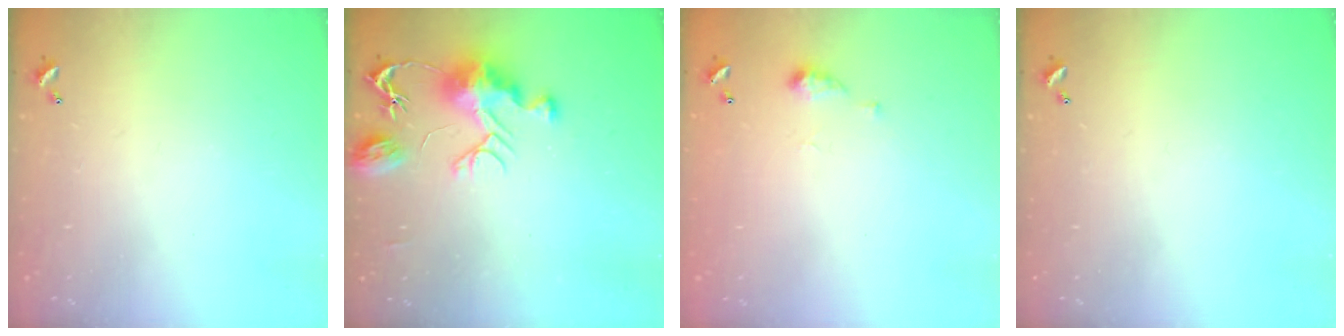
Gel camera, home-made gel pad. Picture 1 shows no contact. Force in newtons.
{"total": 9.9, "press": 9.8, "slide": 1.0}
{"total": 3.2, "press": 3.2, "slide": 0.5}
{"total": 0.0}